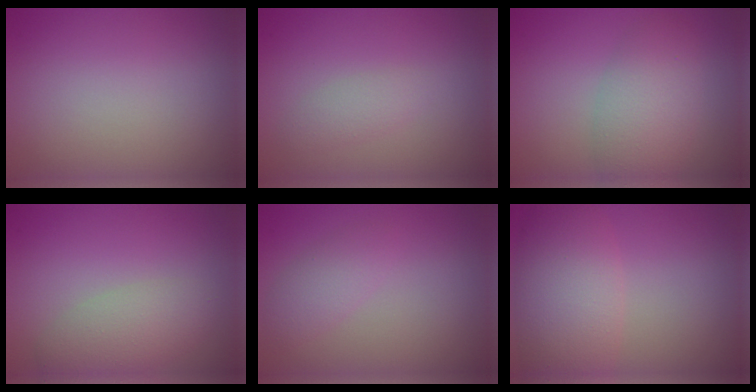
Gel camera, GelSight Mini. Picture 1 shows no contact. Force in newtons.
{"total": 1.3, "press": 1.3, "slide": 0.1}
{"total": 4.7, "press": 4.7, "slide": 0.1}
{"total": 3.4, "press": 3.4, "slide": 0.3}
{"total": 1.9, "press": 1.9, "slide": 0.1}
{"total": 6.7, "press": 6.7, "slide": 0.4}